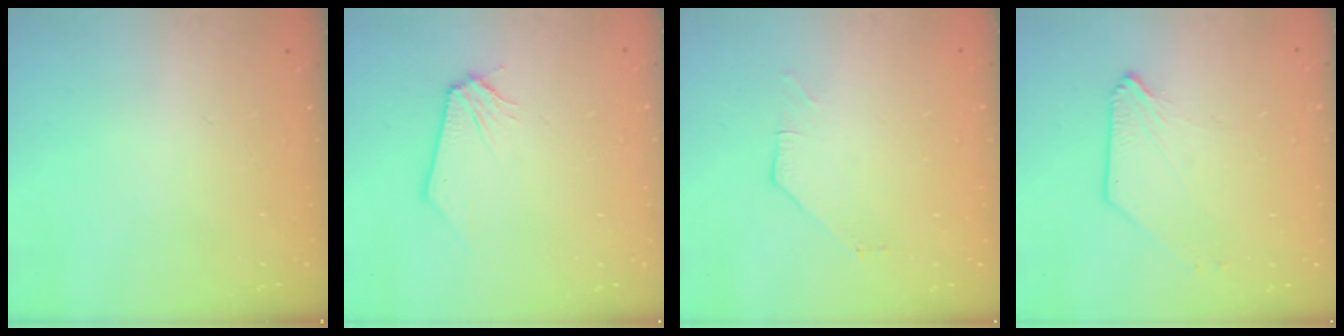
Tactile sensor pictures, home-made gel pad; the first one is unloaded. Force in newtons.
{"total": 0.0}
{"total": 1.0, "press": 0.9, "slide": 0.2}
{"total": 0.0}